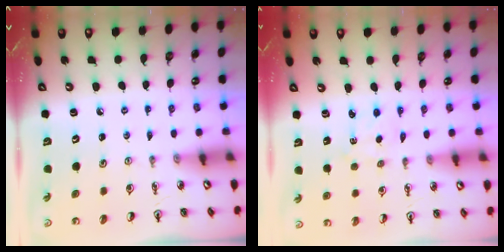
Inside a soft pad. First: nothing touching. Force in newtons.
{"total": 1.5, "press": 1.5, "slide": 0.3}